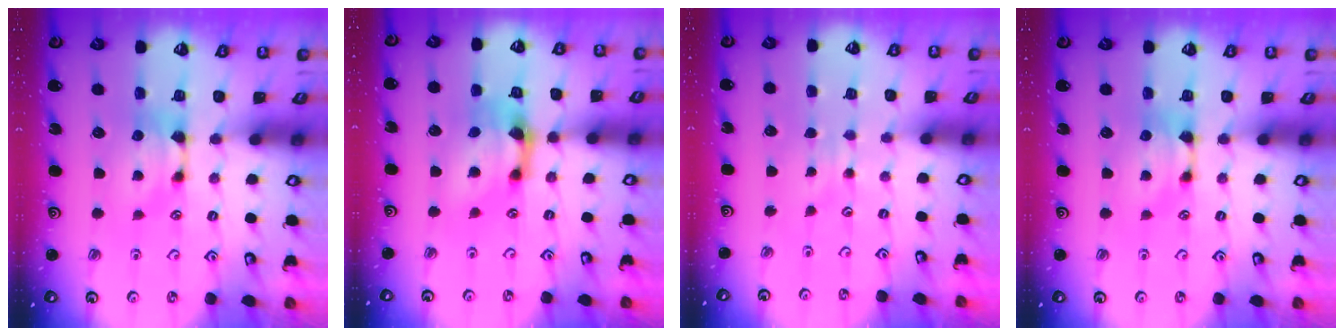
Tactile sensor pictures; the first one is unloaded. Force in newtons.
{"total": 4.8, "press": 4.3, "slide": 2.2}
{"total": 3.0, "press": 2.9, "slide": 0.3}
{"total": 0.0}